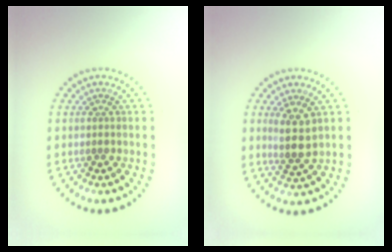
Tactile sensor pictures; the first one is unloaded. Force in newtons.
{"total": 2.8, "press": 2.4, "slide": 1.6}